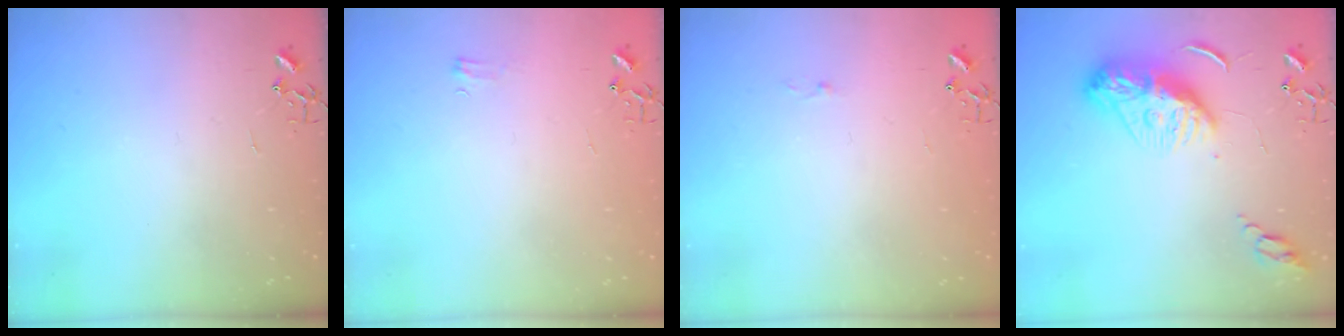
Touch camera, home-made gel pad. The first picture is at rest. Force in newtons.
{"total": 4.0, "press": 4.0, "slide": 0.5}
{"total": 2.6, "press": 2.6, "slide": 0.4}
{"total": 12.6, "press": 12.5, "slide": 1.1}